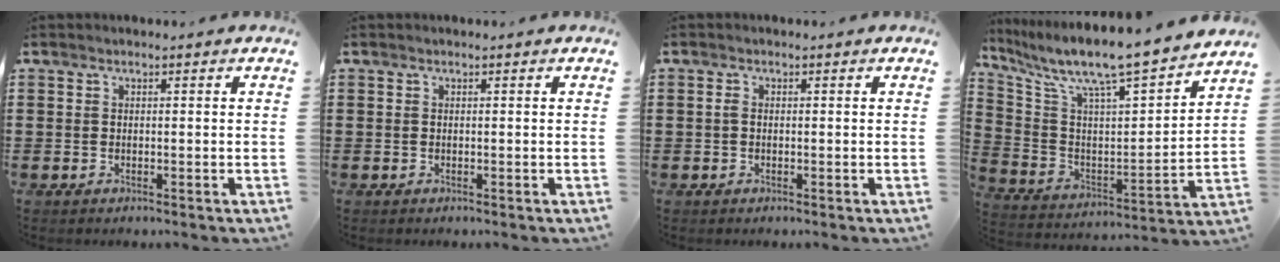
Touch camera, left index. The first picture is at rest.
{"total": 0.0}
{"total": 0.8, "force": [-0.2, 0.4, 0.7], "torque": [-0.015, -0.001, -0.003]}
{"total": 8.5, "force": [7.5, 0.2, 3.9], "torque": [-0.105, -0.073, 0.116]}